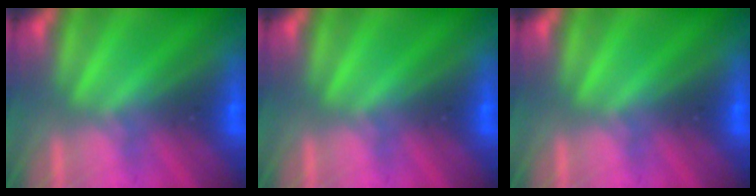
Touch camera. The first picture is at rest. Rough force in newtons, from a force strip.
{"total": 0.0}
{"total": 0.0}